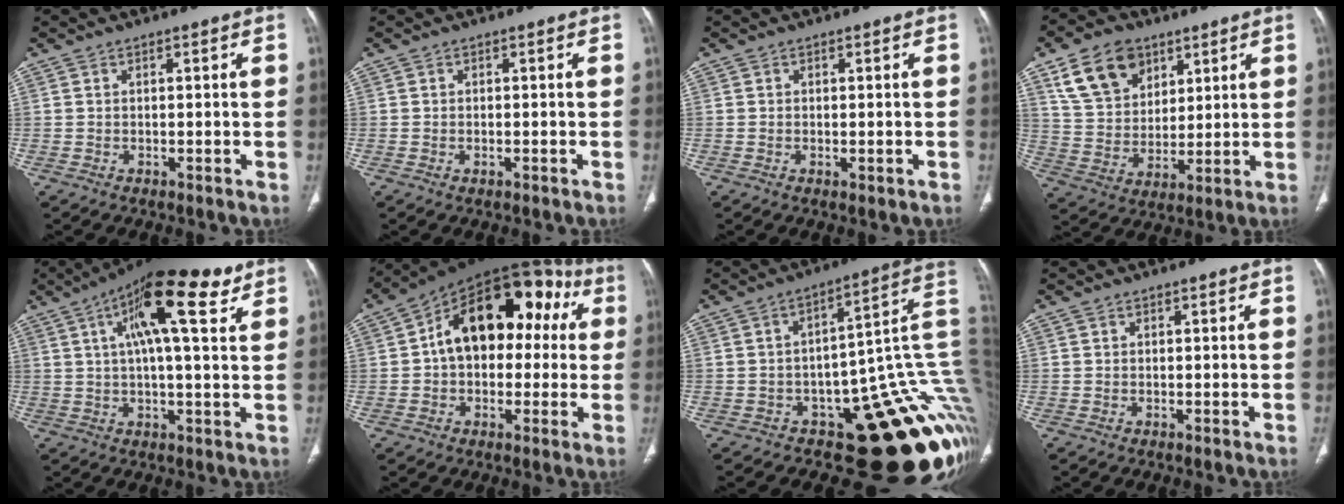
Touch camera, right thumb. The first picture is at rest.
{"total": 0.7, "force": [-0.3, 0.4, 0.4], "torque": [-0.007, 0.003, -0.002]}
{"total": 1.0, "force": [-0.2, 0.5, 0.8], "torque": [-0.011, -0.005, 0.000]}
{"total": 13.6, "force": [7.4, 9.5, 6.4], "torque": [-0.090, -0.025, 0.145]}
{"total": 17.8, "force": [8.2, 5.3, 14.9], "torque": [-0.222, 0.000, 0.127]}
{"total": 20.7, "force": [3.3, 13.0, 15.7], "torque": [-0.184, 0.050, 0.036]}
{"total": 23.6, "force": [-4.6, 11.0, 20.4], "torque": [-0.120, 0.069, -0.055]}
{"total": 0.0}